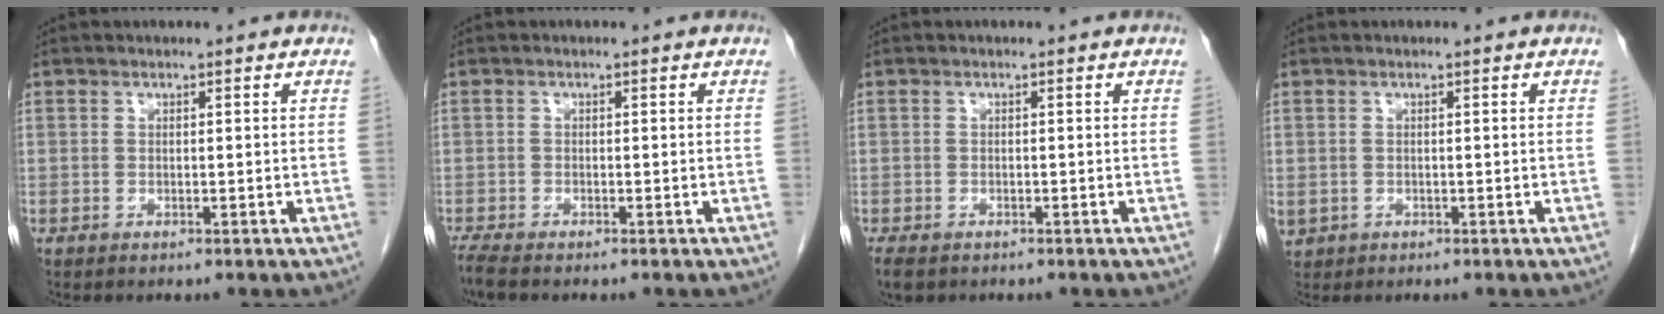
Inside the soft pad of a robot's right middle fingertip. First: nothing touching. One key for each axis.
{"total": 2.0, "fx": -1.8, "fy": 0.0, "fz": 0.8, "tx": -0.025, "ty": -0.009, "tz": -0.038}
{"total": 3.6, "fx": -2.6, "fy": 1.9, "fz": 1.6, "tx": -0.030, "ty": -0.007, "tz": -0.038}
{"total": 1.7, "fx": -0.2, "fy": 1.5, "fz": 0.8, "tx": -0.018, "ty": 0.000, "tz": 0.008}